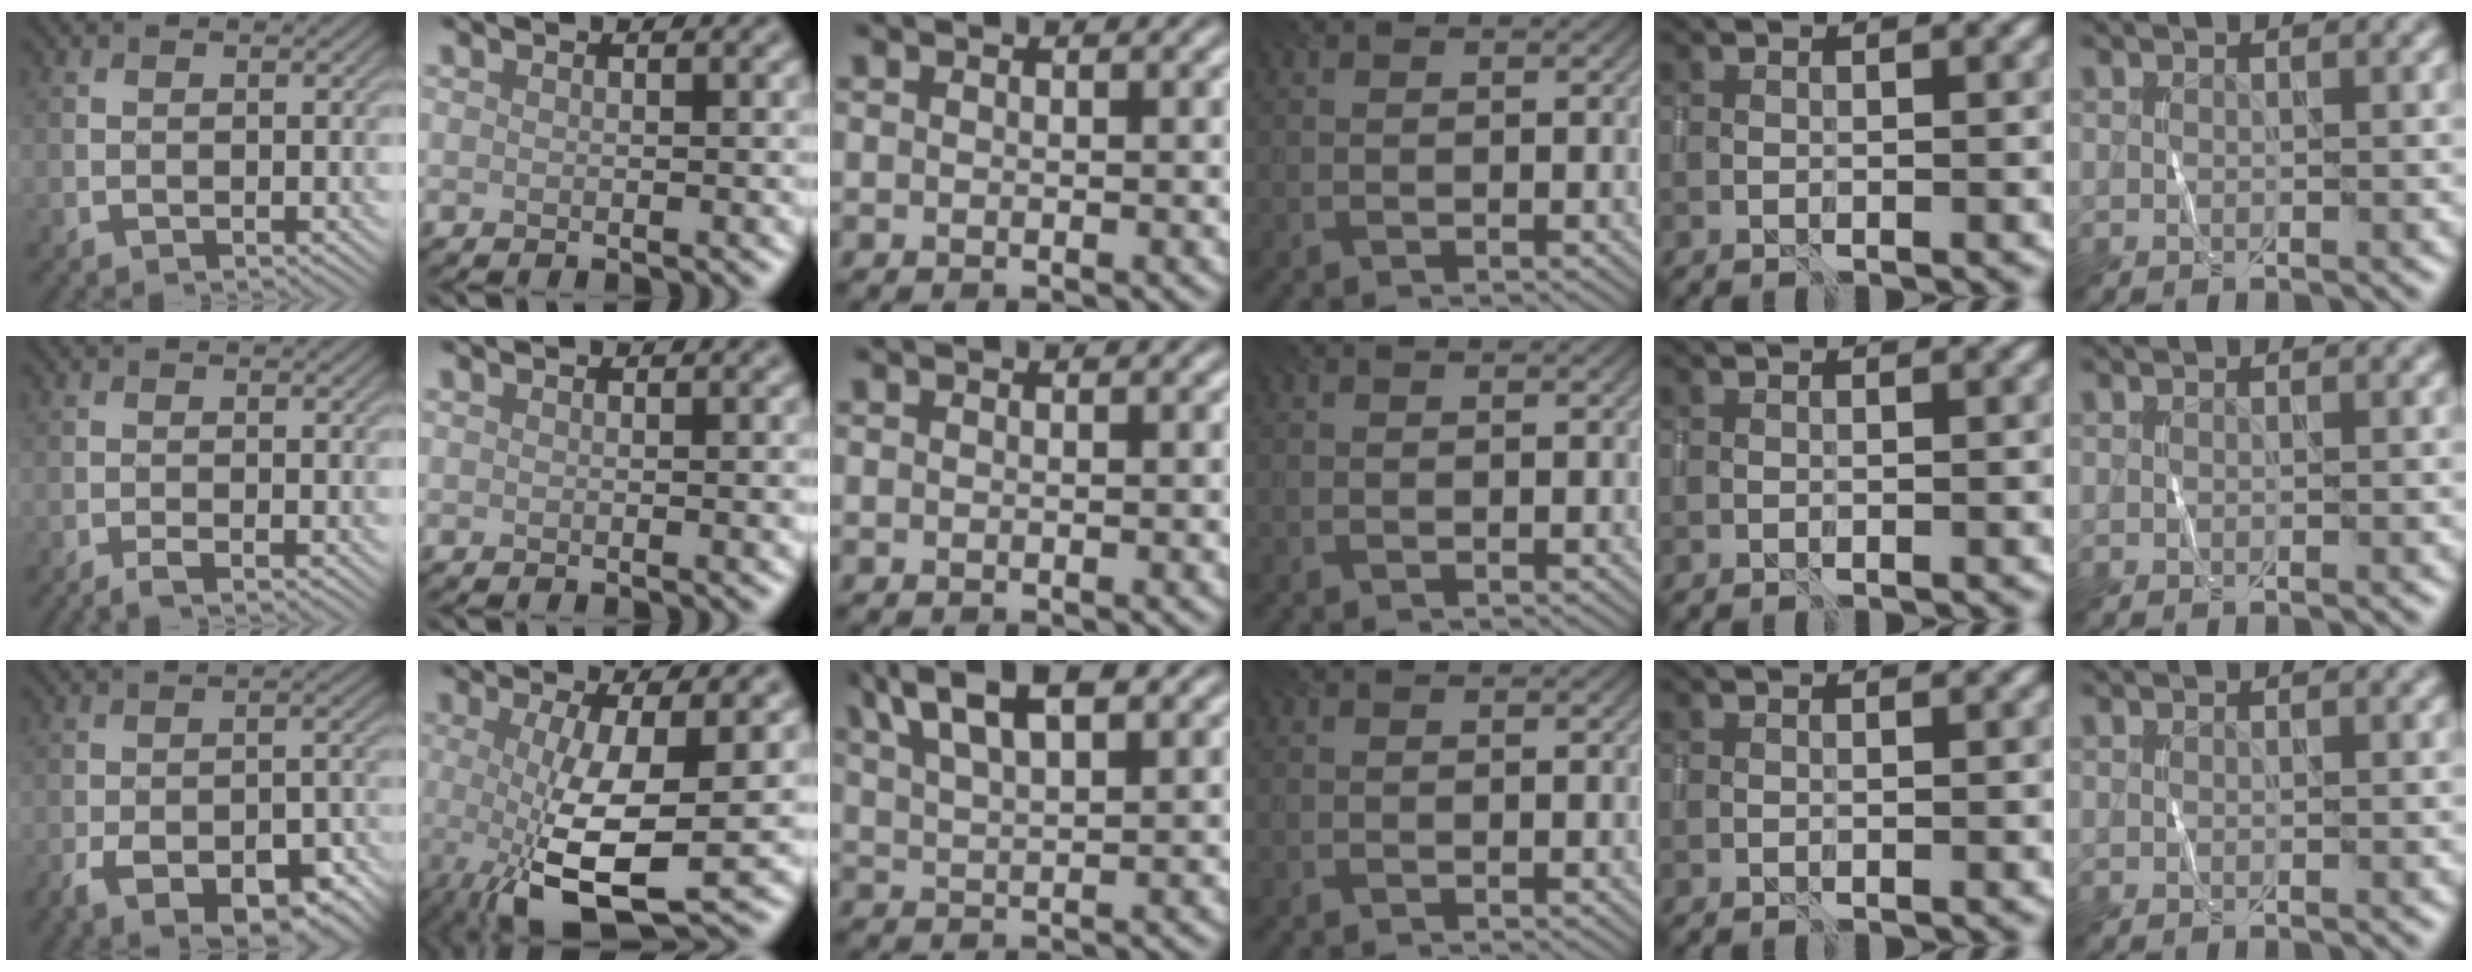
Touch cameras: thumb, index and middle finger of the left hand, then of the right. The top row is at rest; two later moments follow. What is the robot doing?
{"motion": "wrap", "object": "sponge"}